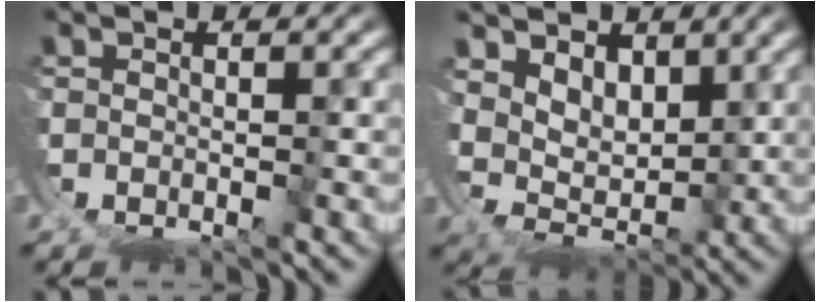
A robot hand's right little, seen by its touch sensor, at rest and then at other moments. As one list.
[{"total": 6.1, "force": [4.0, 3.9, 2.3], "torque": [-0.062, -0.008, 0.059]}]